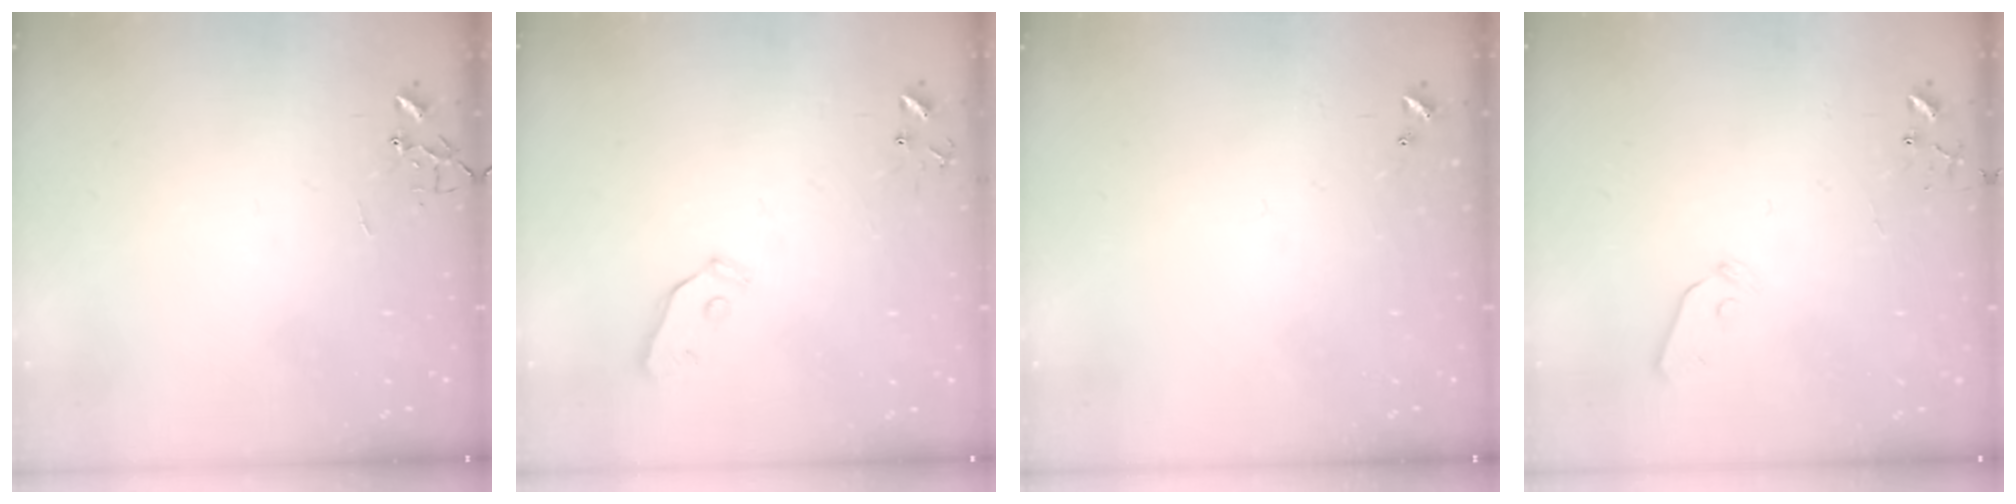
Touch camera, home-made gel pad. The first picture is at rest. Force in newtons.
{"total": 3.7, "press": 3.6, "slide": 0.8}
{"total": 0.0}
{"total": 4.4, "press": 4.3, "slide": 0.6}